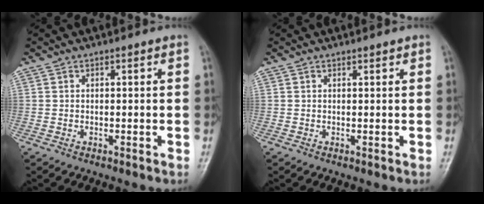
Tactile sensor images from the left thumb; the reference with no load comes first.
{"total": 0.5, "force": [0.4, 0.1, 0.2], "torque": [-0.008, -0.004, 0.006]}